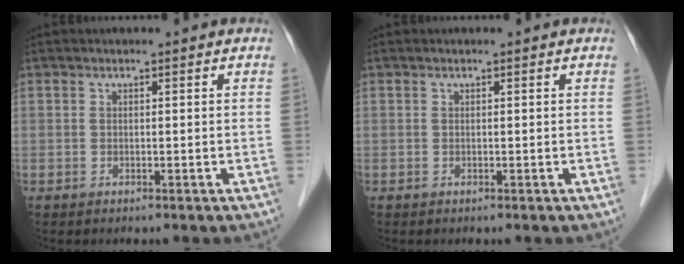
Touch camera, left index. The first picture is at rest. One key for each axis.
{"total": 0.0}